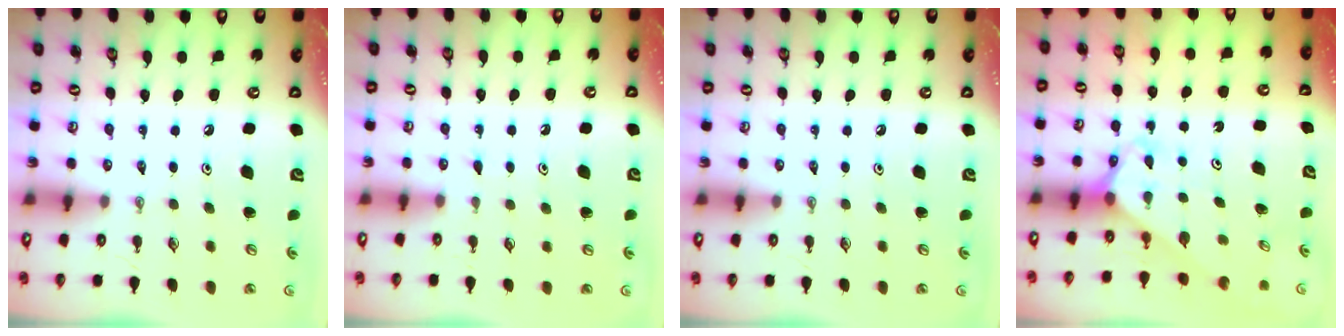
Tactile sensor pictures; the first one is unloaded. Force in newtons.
{"total": 2.8, "press": 2.7, "slide": 0.3}
{"total": 0.0}
{"total": 2.7, "press": 2.7, "slide": 0.2}